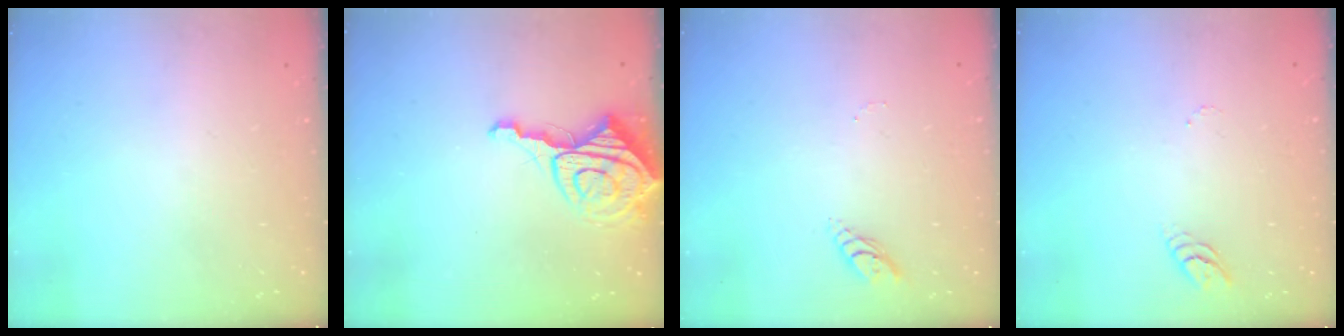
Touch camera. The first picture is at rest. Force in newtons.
{"total": 10.4, "press": 10.3, "slide": 1.1}
{"total": 4.6, "press": 4.6, "slide": 0.4}
{"total": 3.3, "press": 3.3, "slide": 0.4}